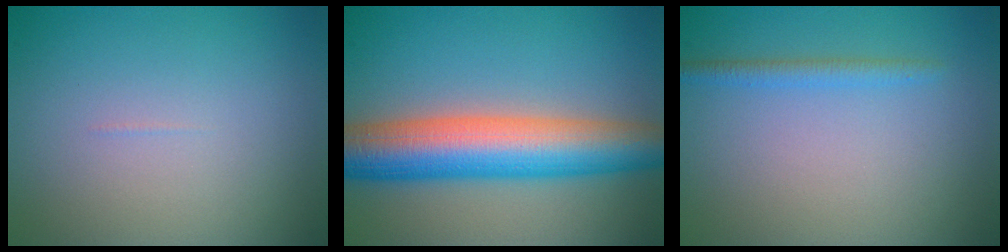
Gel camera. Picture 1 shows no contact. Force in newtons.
{"total": 9.4, "press": 9.4, "slide": 0.3}
{"total": 1.5, "press": 1.5, "slide": 0.2}